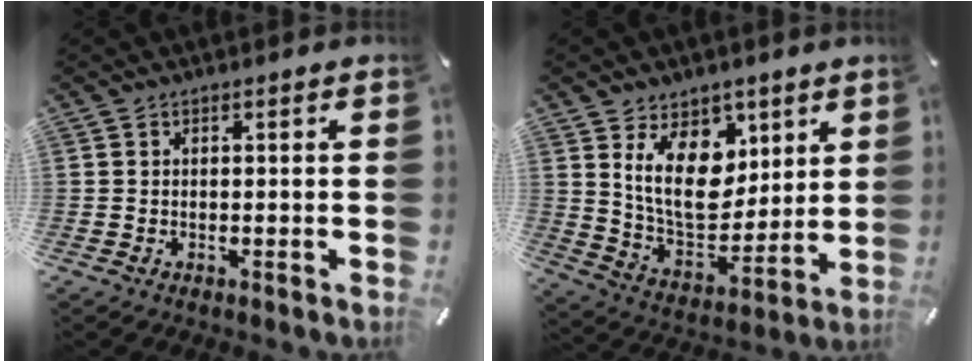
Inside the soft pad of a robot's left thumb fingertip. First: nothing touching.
{"total": 14.5, "force": [5.7, 10.4, 8.4], "torque": [-0.156, -0.033, 0.108]}